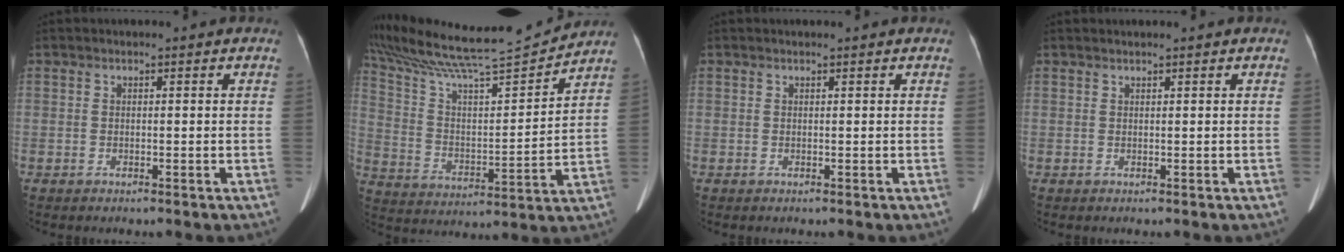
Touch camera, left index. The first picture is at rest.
{"total": 18.8, "force": [17.9, -0.6, 5.8], "torque": [-0.127, -0.022, 0.298]}
{"total": 0.8, "force": [0.7, 0.0, 0.3], "torque": [-0.006, 0.011, 0.013]}
{"total": 0.9, "force": [0.8, -0.1, 0.3], "torque": [-0.008, 0.016, 0.019]}